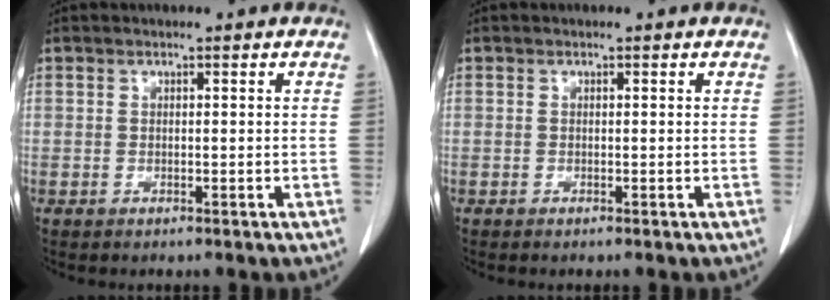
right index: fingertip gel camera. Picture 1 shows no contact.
{"total": 0.0}